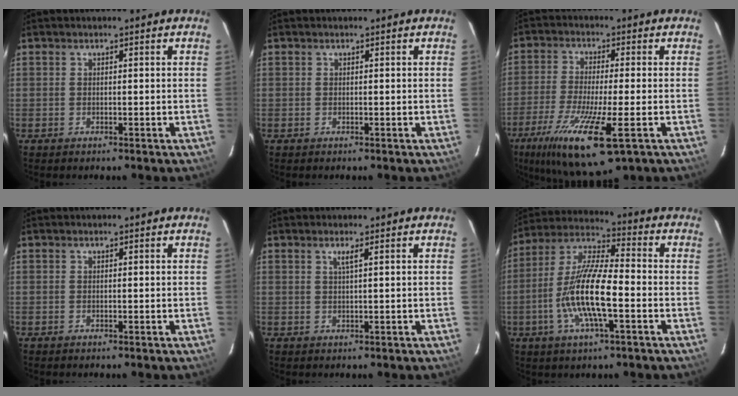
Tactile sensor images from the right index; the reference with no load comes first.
{"total": 0.0}
{"total": 17.6, "force": [-8.7, 3.1, 15.0], "torque": [-0.305, -0.061, -0.157]}
{"total": 0.0}
{"total": 1.4, "force": [0.6, -0.4, 1.2], "torque": [-0.020, -0.001, 0.009]}
{"total": 14.6, "force": [-4.0, 3.4, 13.6], "torque": [-0.274, -0.003, -0.081]}